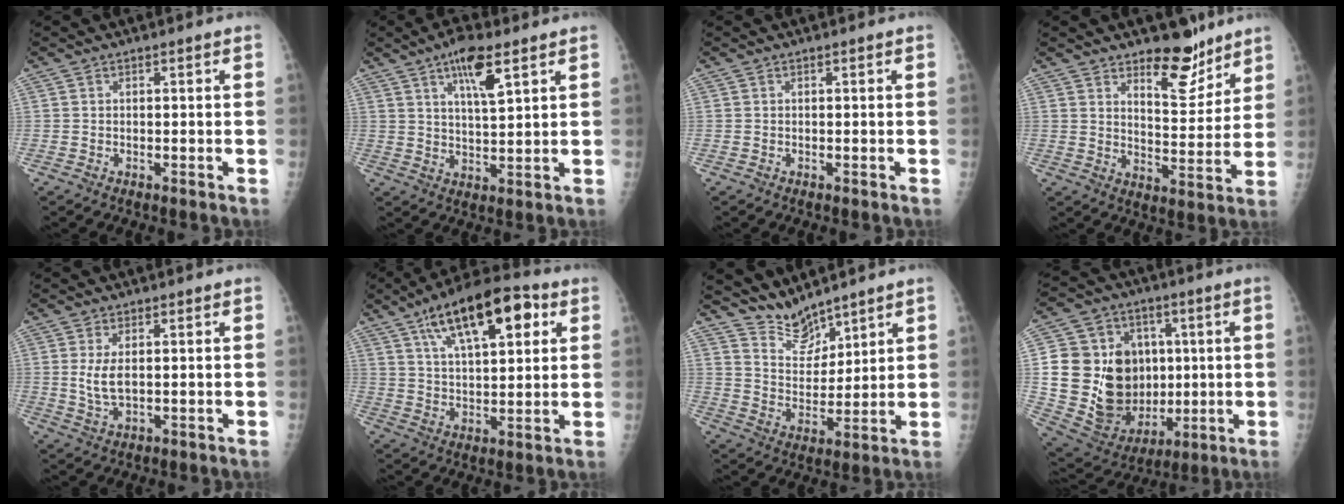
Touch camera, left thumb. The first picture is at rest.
{"total": 8.3, "force": [4.6, 2.3, 6.5], "torque": [-0.107, -0.023, 0.080]}
{"total": 0.0}
{"total": 10.2, "force": [7.7, 4.2, 5.2], "torque": [-0.049, -0.063, 0.125]}
{"total": 4.8, "force": [0.5, 2.3, 4.2], "torque": [-0.089, -0.009, 0.013]}
{"total": 17.4, "force": [7.9, 7.2, 13.7], "torque": [-0.190, -0.006, 0.126]}
{"total": 7.5, "force": [6.9, 2.3, 1.5], "torque": [-0.007, -0.056, 0.144]}
{"total": 23.0, "force": [1.3, 18.2, 13.9], "torque": [-0.231, 0.006, 0.049]}